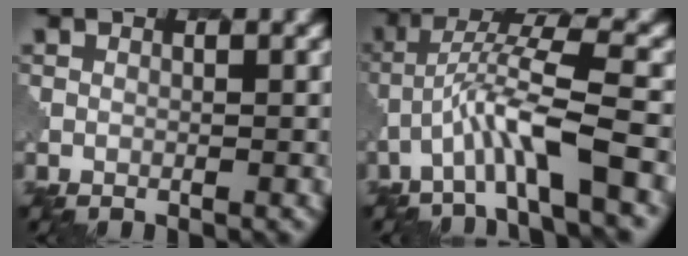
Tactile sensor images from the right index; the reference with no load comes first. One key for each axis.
{"total": 5.8, "fx": -2.5, "fy": 0.7, "fz": 5.1, "tx": -0.104, "ty": 0.013, "tz": -0.050}